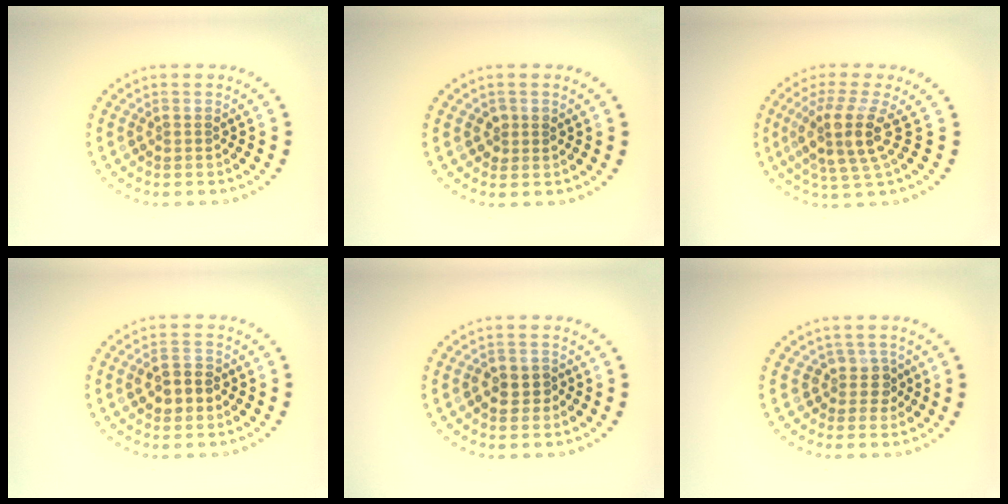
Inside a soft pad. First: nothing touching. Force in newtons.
{"total": 1.2, "press": 1.2, "slide": 0.1}
{"total": 4.1, "press": 3.0, "slide": 2.8}
{"total": 2.9, "press": 2.9, "slide": 0.3}
{"total": 2.3, "press": 2.1, "slide": 0.8}
{"total": 2.0, "press": 1.6, "slide": 1.2}